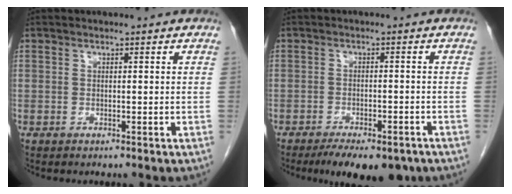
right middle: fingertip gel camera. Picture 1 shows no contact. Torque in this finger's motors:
{"motor_torque": [0.95, -0.78, 0.14, 0.04]}